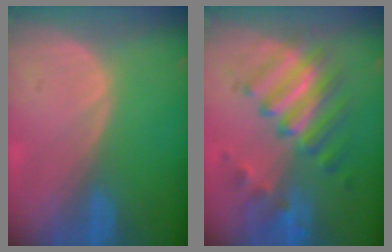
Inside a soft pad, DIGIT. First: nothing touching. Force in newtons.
{"total": 8.5, "press": 8.2, "slide": 2.0}